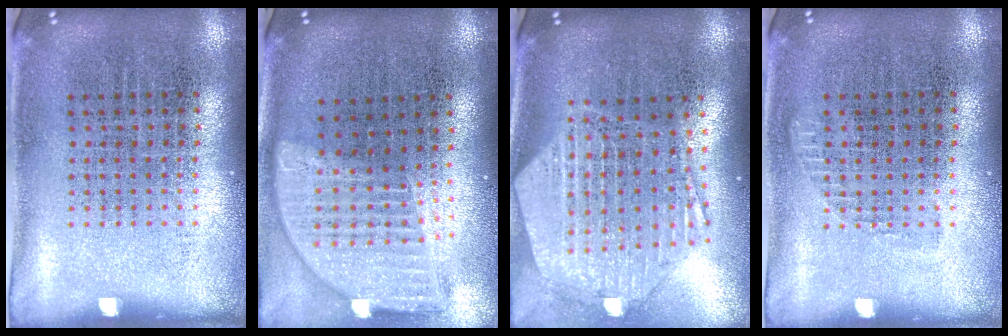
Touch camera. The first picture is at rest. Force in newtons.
{"total": 2.0, "press": 1.6, "slide": 1.2}
{"total": 2.7, "press": 2.2, "slide": 1.5}
{"total": 0.5, "press": 0.5, "slide": 0.2}